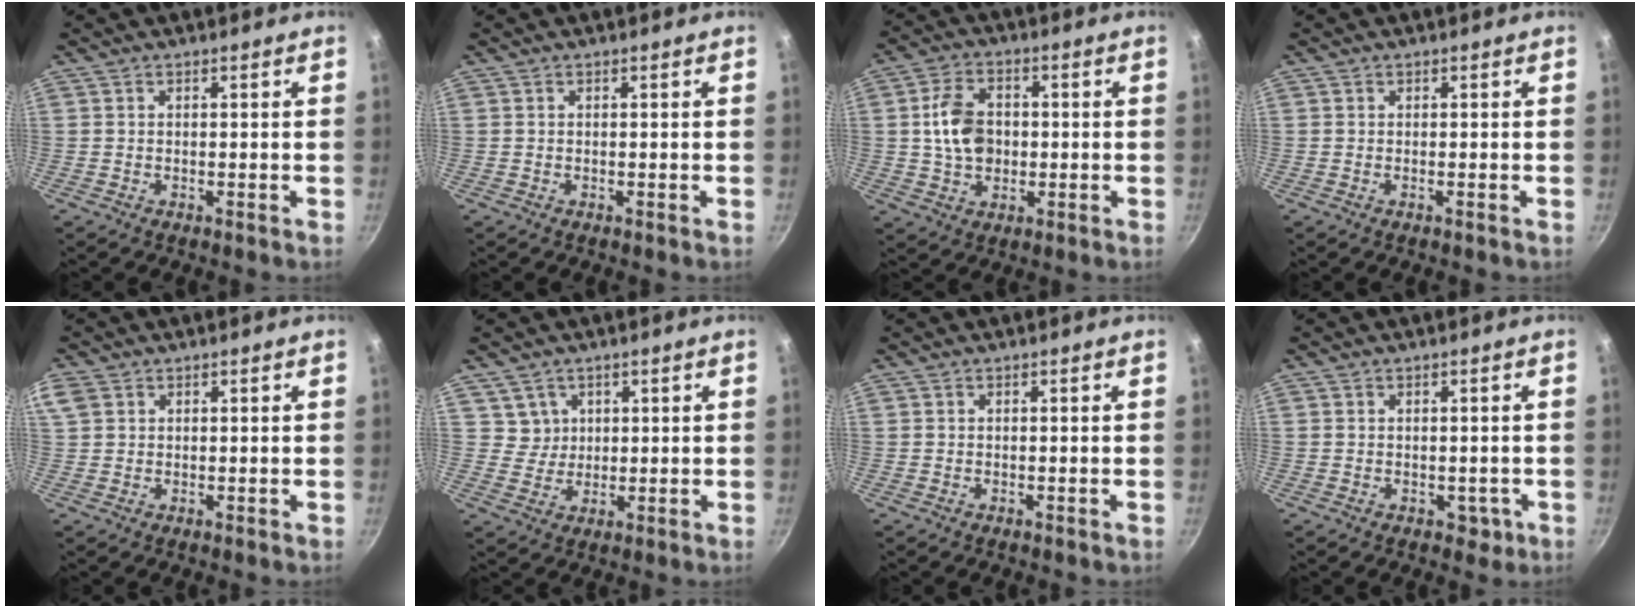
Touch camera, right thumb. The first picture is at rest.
{"total": 0.0}
{"total": 9.2, "force": [0.2, 6.7, 6.3], "torque": [-0.100, 0.011, 0.001]}
{"total": 0.0}
{"total": 5.8, "force": [2.6, 4.2, 3.0], "torque": [-0.068, 0.015, 0.054]}
{"total": 3.9, "force": [1.8, 3.4, 0.2], "torque": [0.022, 0.001, 0.035]}
{"total": 0.0}
{"total": 2.4, "force": [-0.5, 2.0, 1.2], "torque": [0.003, 0.008, 0.004]}